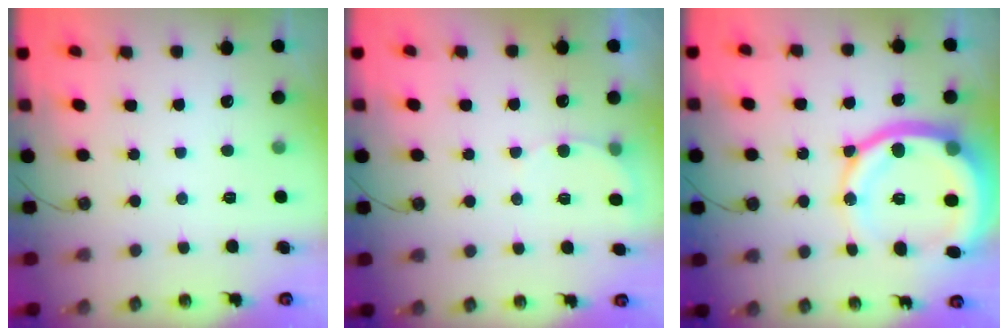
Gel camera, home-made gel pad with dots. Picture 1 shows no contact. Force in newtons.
{"total": 5.9, "press": 5.8, "slide": 1.2}
{"total": 19.8, "press": 19.5, "slide": 3.1}